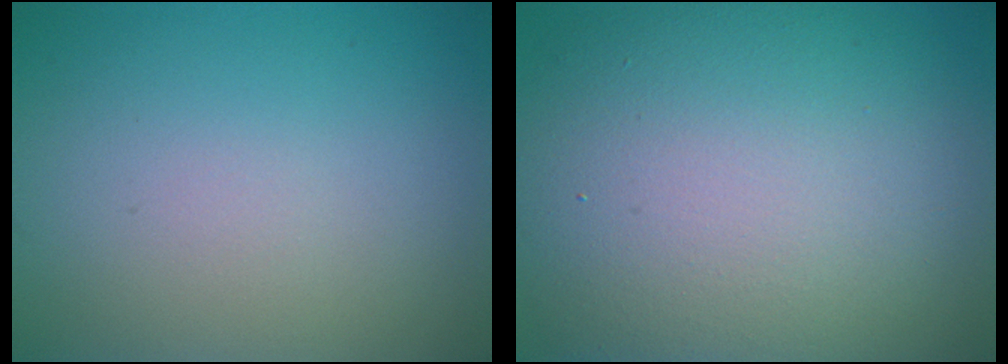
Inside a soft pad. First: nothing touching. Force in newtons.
{"total": 15.0, "press": 15.0, "slide": 0.7}